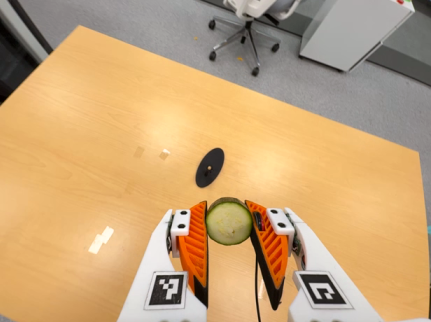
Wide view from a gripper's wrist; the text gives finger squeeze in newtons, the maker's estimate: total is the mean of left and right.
{"total": 9.2, "left": 8.5, "right": 9.9}